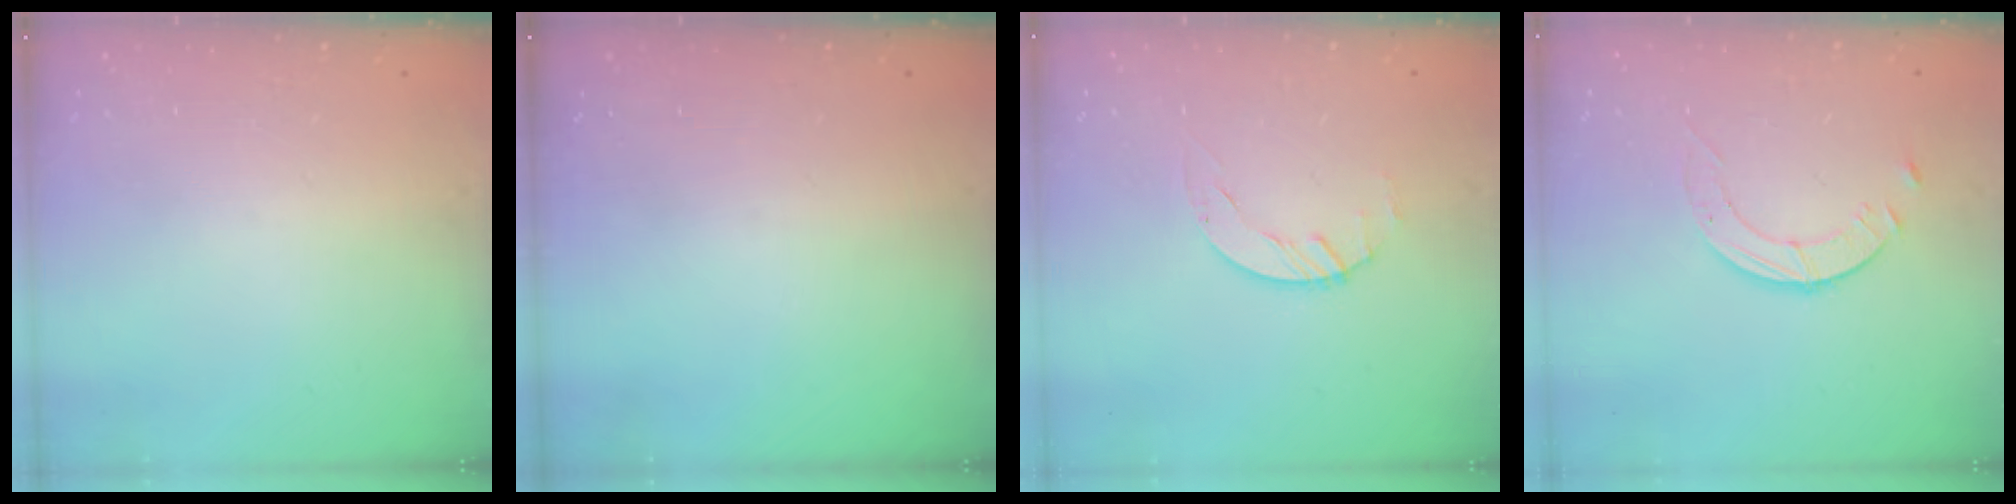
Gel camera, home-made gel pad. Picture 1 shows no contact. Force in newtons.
{"total": 0.0}
{"total": 1.5, "press": 1.5, "slide": 0.2}
{"total": 3.9, "press": 3.9, "slide": 0.4}